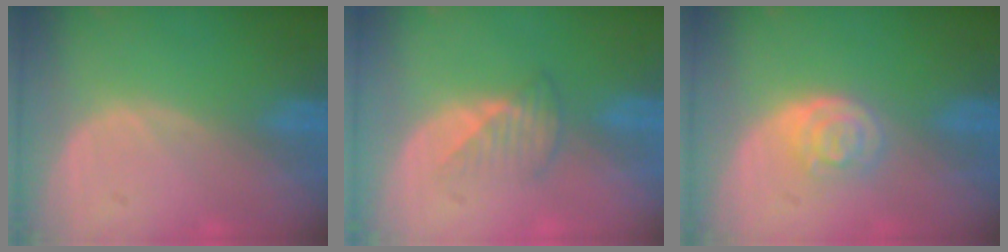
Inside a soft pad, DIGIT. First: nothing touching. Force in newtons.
{"total": 3.2, "press": 3.0, "slide": 1.0}
{"total": 4.1, "press": 3.7, "slide": 1.9}